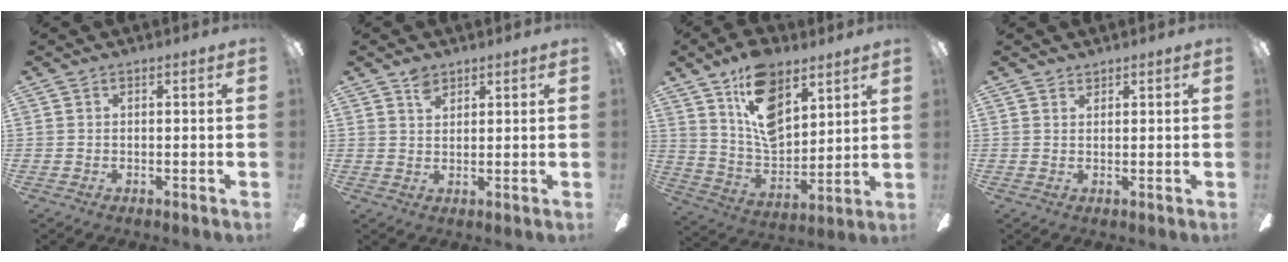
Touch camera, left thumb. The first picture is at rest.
{"total": 3.1, "force": [2.3, 1.7, 1.2], "torque": [-0.020, -0.004, 0.042]}
{"total": 16.3, "force": [9.8, 8.9, 9.5], "torque": [-0.165, -0.041, 0.182]}
{"total": 1.3, "force": [1.2, 0.5, -0.1], "torque": [0.001, -0.002, 0.024]}